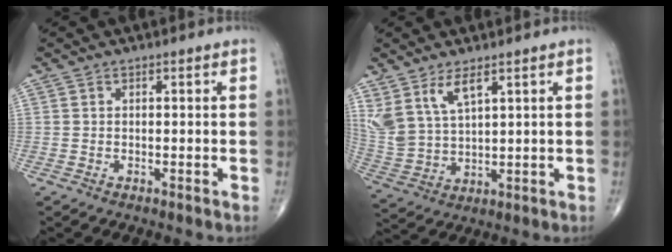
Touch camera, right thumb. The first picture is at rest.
{"total": 9.5, "force": [5.6, 4.1, 6.5], "torque": [-0.136, -0.022, 0.128]}